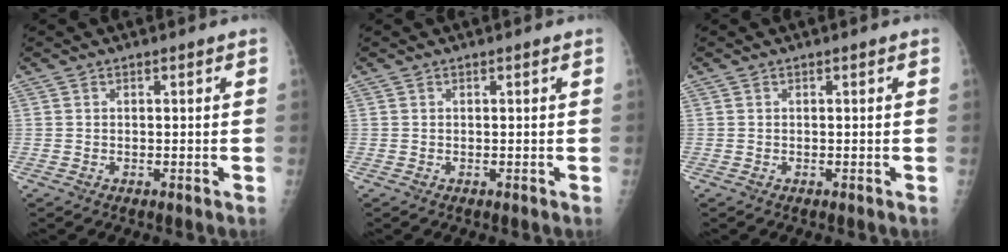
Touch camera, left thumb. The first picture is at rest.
{"total": 0.0}
{"total": 0.0}